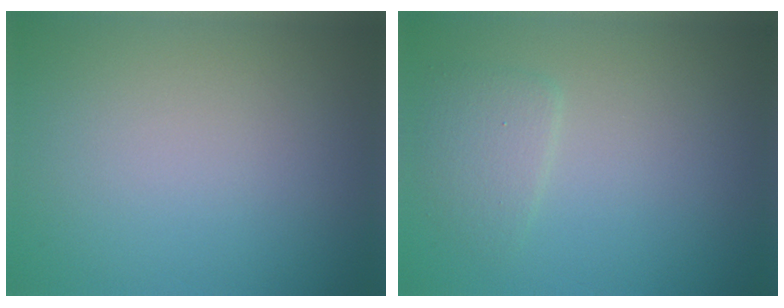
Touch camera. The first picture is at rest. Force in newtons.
{"total": 1.8, "press": 1.8, "slide": 0.1}